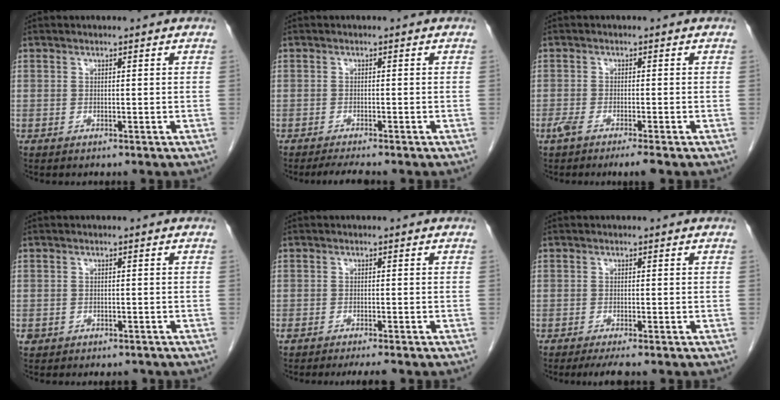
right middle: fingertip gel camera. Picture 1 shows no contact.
{"total": 2.9, "force": [-2.5, 0.0, 1.4], "torque": [-0.025, -0.008, -0.040]}
{"total": 3.8, "force": [-2.7, 0.2, 2.7], "torque": [-0.048, -0.008, -0.048]}
{"total": 2.5, "force": [-1.7, 1.7, 0.6], "torque": [-0.012, 0.008, -0.020]}
{"total": 3.5, "force": [-3.0, 0.3, 1.8], "torque": [-0.025, -0.006, -0.045]}
{"total": 2.9, "force": [-2.2, 0.1, 1.8], "torque": [-0.027, -0.006, -0.037]}